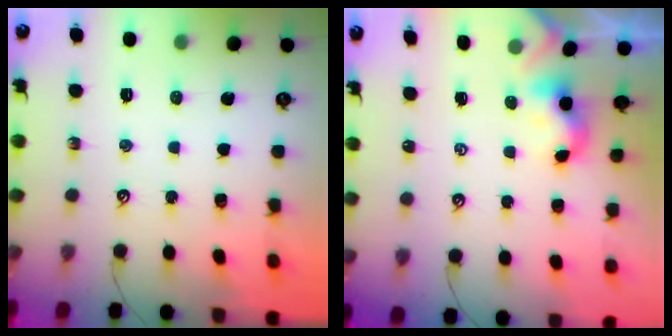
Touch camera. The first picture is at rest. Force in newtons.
{"total": 2.2, "press": 2.2, "slide": 0.2}